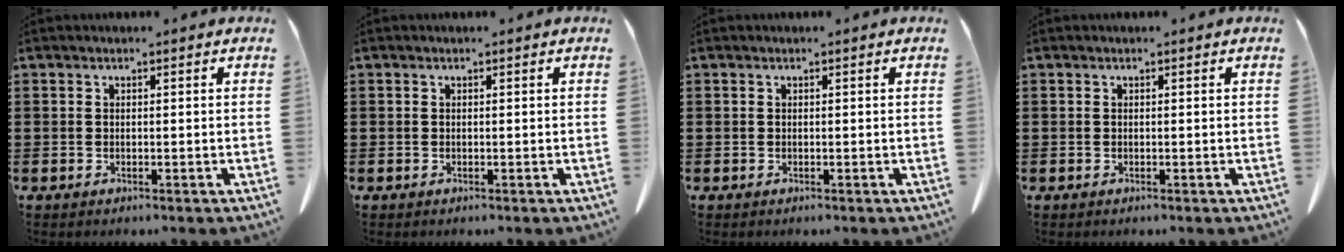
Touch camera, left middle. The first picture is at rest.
{"total": 0.0}
{"total": 0.0}
{"total": 0.0}